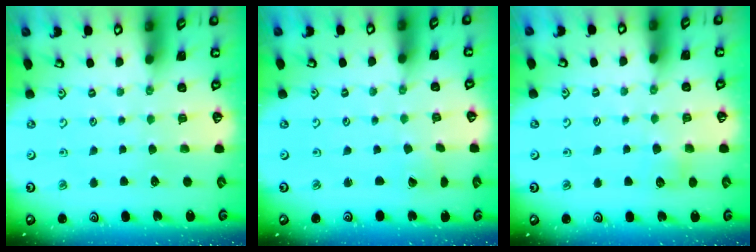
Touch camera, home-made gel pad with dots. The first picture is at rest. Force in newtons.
{"total": 0.0}
{"total": 4.6, "press": 4.6, "slide": 0.6}